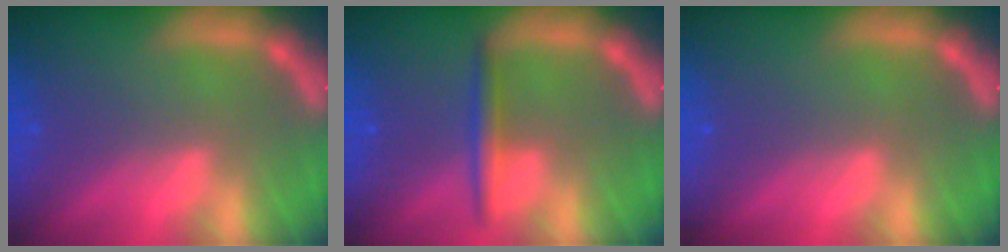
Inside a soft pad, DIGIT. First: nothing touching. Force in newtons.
{"total": 2.5}
{"total": 0.0}